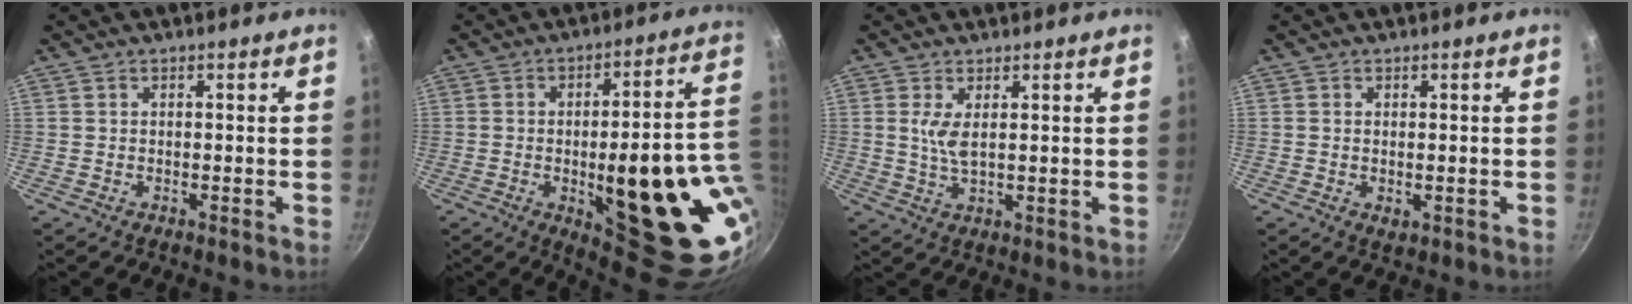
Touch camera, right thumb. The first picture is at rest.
{"total": 28.2, "force": [-4.0, 10.1, 26.1], "torque": [-0.291, -0.004, -0.032]}
{"total": 4.1, "force": [1.3, 1.5, 3.6], "torque": [-0.075, -0.010, 0.028]}
{"total": 1.7, "force": [-0.1, 1.0, 1.4], "torque": [-0.023, -0.005, 0.000]}